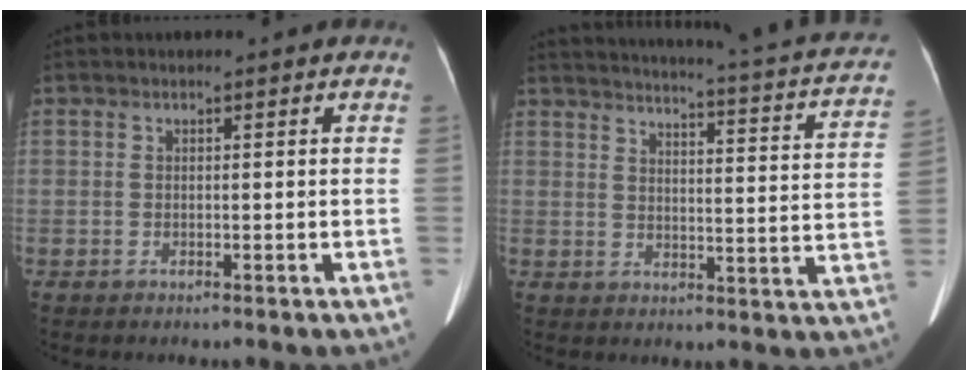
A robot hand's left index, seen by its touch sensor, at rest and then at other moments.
{"total": 24.0, "force": [21.0, 2.3, 11.2], "torque": [-0.152, -0.045, 0.234]}